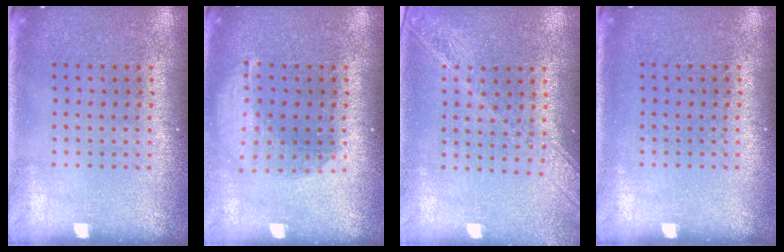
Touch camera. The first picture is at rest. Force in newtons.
{"total": 1.5, "press": 1.3, "slide": 0.9}
{"total": 1.8, "press": 1.6, "slide": 0.8}
{"total": 0.0}